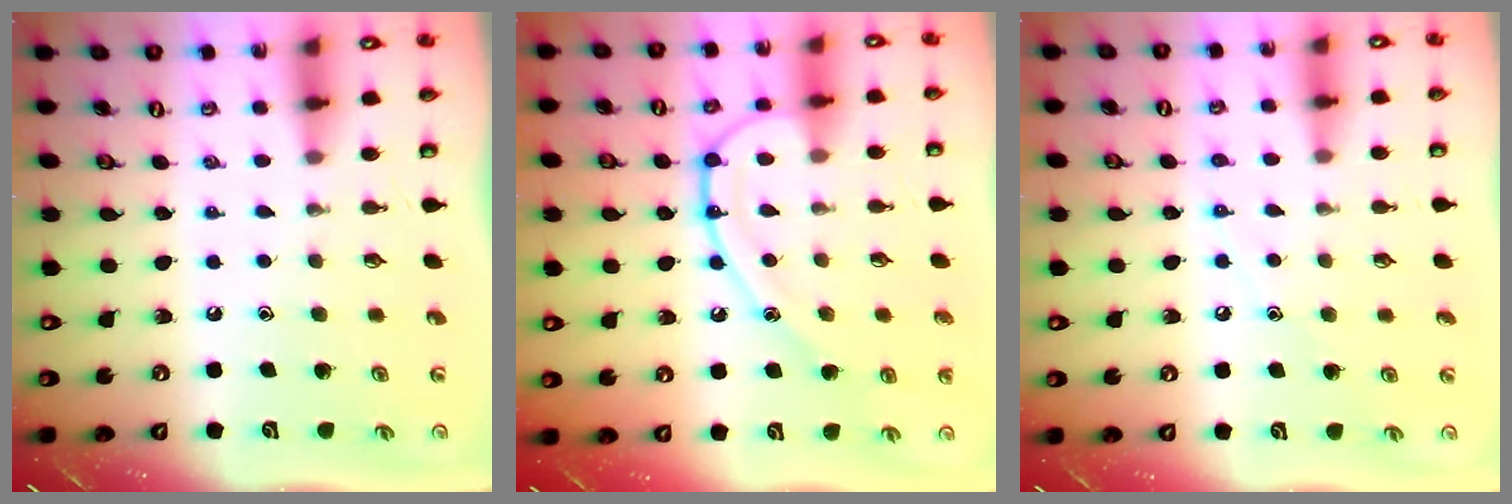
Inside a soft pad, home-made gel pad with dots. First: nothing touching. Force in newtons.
{"total": 12.0, "press": 12.0, "slide": 0.7}
{"total": 6.7, "press": 6.7, "slide": 0.8}